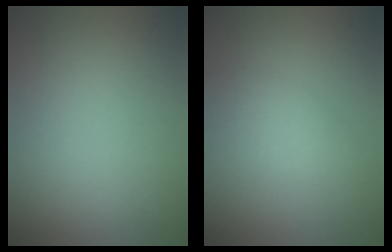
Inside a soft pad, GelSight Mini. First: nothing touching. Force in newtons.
{"total": 2.4, "press": 2.4, "slide": 0.0}